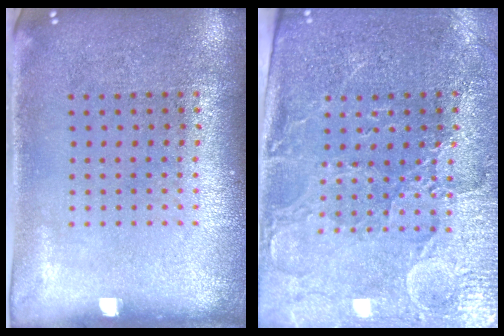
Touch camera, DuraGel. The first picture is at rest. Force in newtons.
{"total": 3.5, "press": 3.3, "slide": 1.1}